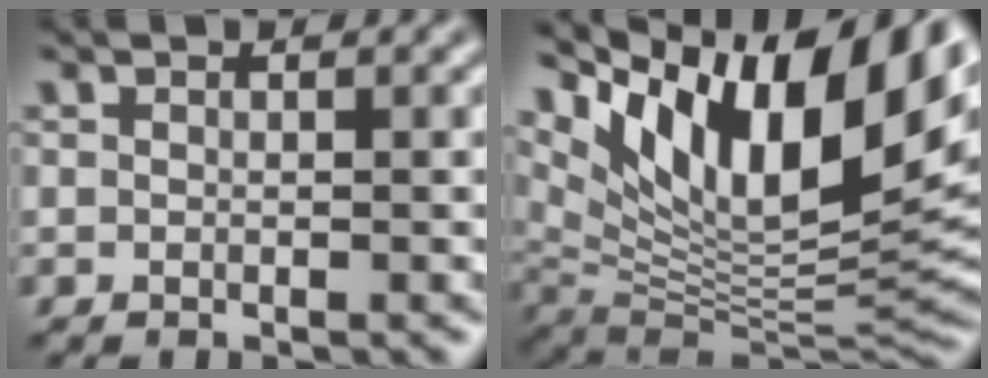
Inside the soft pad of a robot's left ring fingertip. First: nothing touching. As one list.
[{"total": 16.6, "force": [6.9, 7.6, 13.0], "torque": [-0.215, 0.004, 0.127]}]